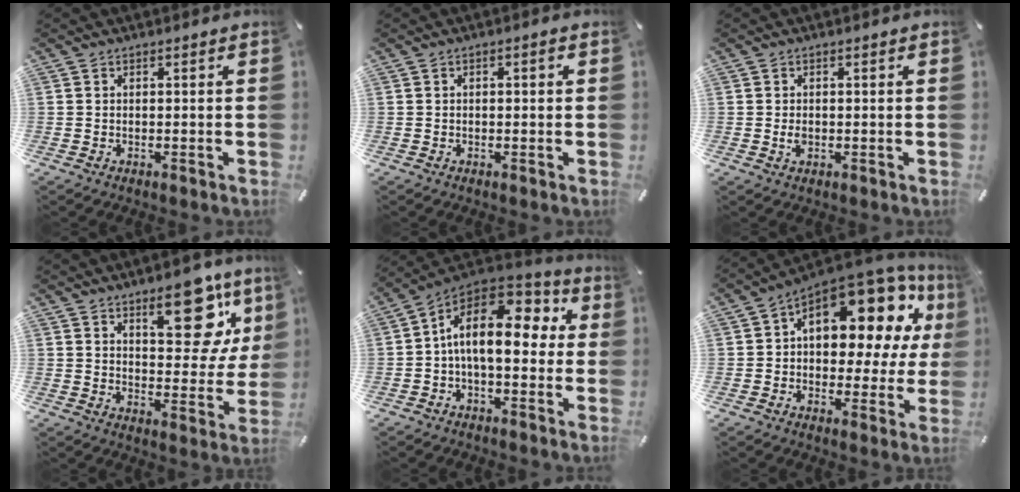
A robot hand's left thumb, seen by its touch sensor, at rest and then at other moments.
{"total": 1.1, "force": [0.0, 0.4, 1.1], "torque": [-0.019, 0.004, -0.002]}
{"total": 1.6, "force": [-0.2, 1.0, 1.2], "torque": [-0.024, 0.002, -0.004]}
{"total": 16.5, "force": [9.4, 8.1, 10.8], "torque": [-0.118, -0.060, 0.154]}
{"total": 17.3, "force": [2.6, 9.2, 14.4], "torque": [-0.245, -0.004, 0.042]}
{"total": 16.8, "force": [8.5, 9.2, 11.2], "torque": [-0.150, -0.074, 0.140]}